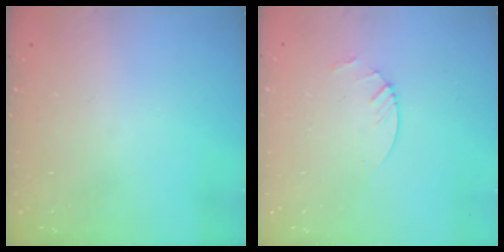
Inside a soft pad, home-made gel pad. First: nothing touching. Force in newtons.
{"total": 3.0, "press": 3.0, "slide": 0.3}